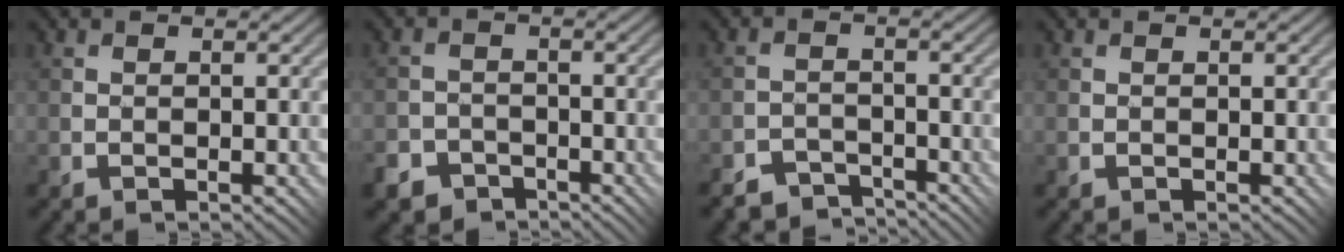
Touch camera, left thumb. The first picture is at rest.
{"total": 5.1, "force": [-3.9, 3.3, 0.7], "torque": [-0.001, -0.003, -0.072]}
{"total": 3.8, "force": [-3.7, 1.0, 0.3], "torque": [0.001, 0.002, -0.071]}
{"total": 0.0}